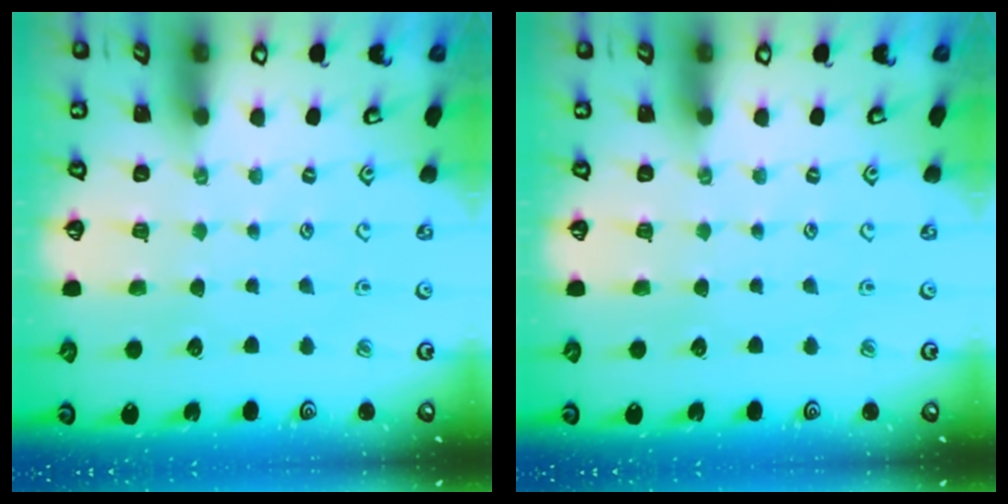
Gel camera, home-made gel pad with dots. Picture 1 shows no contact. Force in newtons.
{"total": 0.0}